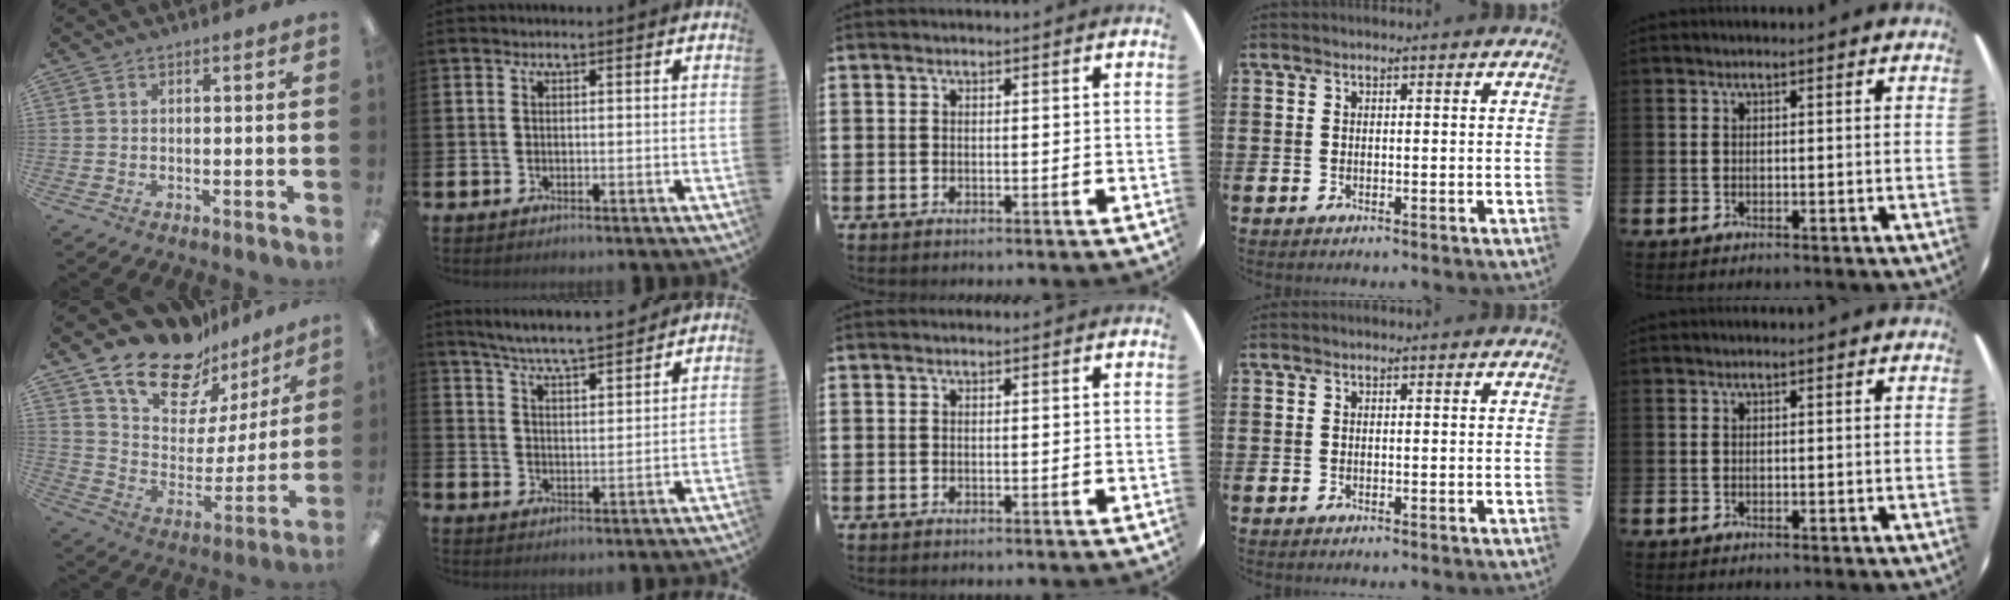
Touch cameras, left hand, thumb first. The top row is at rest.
{"thumb": {"total": 18.6, "force": [14.9, 8.8, 6.8], "torque": [-0.132, -0.111, 0.264]}, "index": {"total": 6.2, "force": [6.0, -0.1, 1.4], "torque": [-0.052, -0.037, 0.106]}}